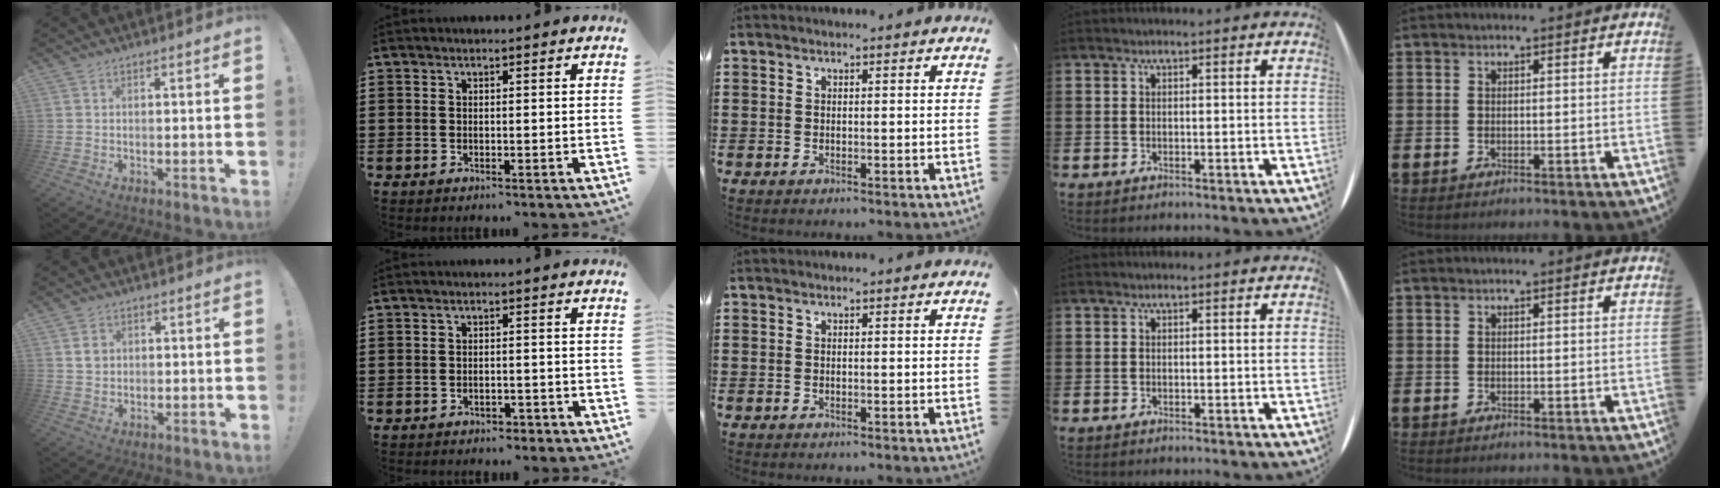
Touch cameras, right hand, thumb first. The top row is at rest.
{"thumb": {"total": 3.3, "force": [1.2, 2.9, 1.1], "torque": [-0.002, -0.003, 0.018]}, "index": {"total": 1.6, "force": [-1.5, 0.2, 0.3], "torque": [-0.012, -0.002, -0.031]}}